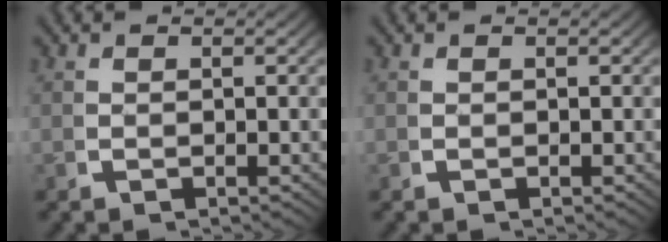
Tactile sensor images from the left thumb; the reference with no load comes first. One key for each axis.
{"total": 0.0}